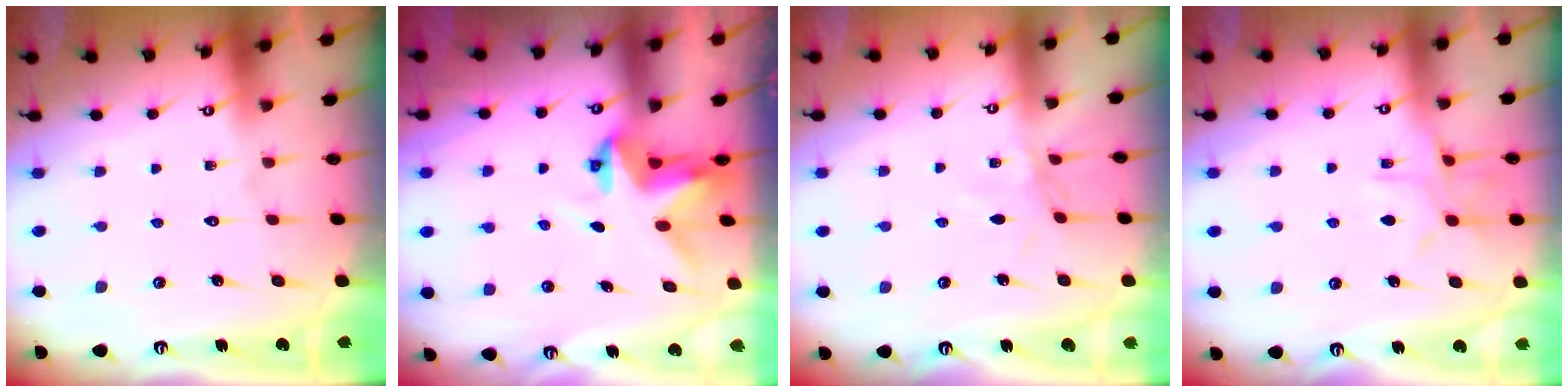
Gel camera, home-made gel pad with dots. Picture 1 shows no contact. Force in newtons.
{"total": 4.5, "press": 4.4, "slide": 0.3}
{"total": 2.5, "press": 2.4, "slide": 0.5}
{"total": 8.2, "press": 8.2, "slide": 0.5}